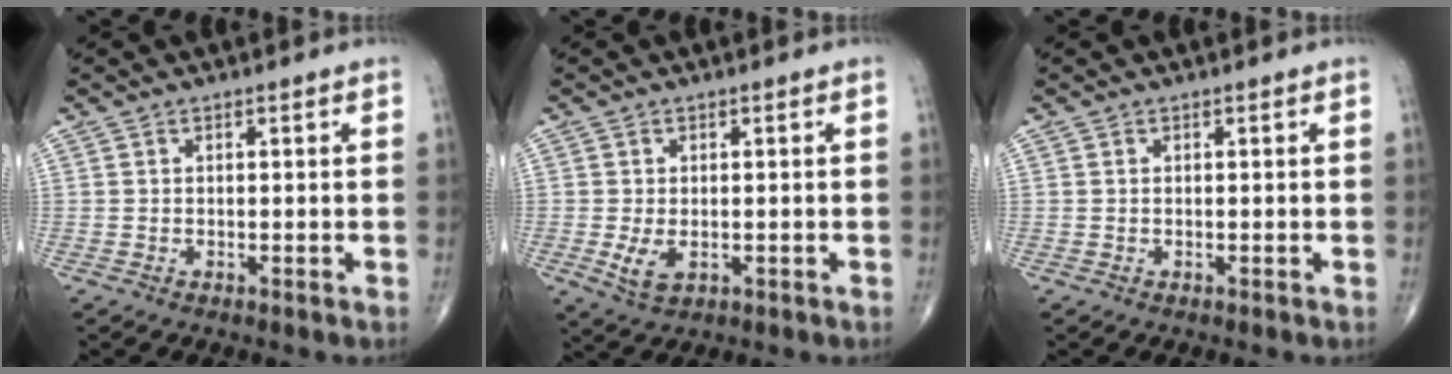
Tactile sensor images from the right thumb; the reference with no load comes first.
{"total": 3.9, "force": [-0.7, 2.3, 3.1], "torque": [-0.062, -0.010, -0.006]}
{"total": 0.0}